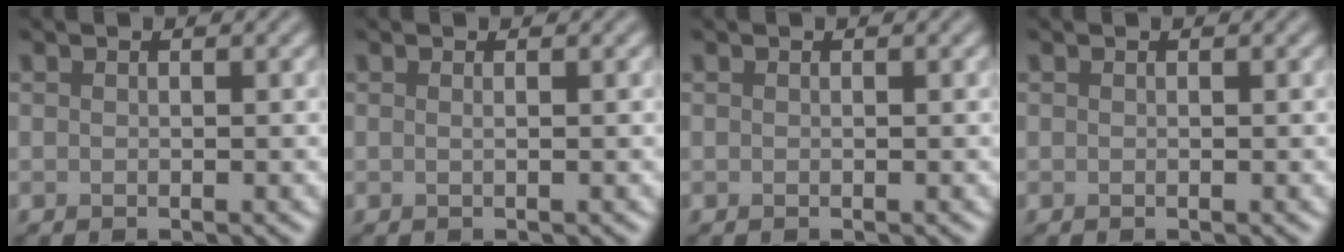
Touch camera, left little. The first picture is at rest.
{"total": 0.5, "force": [0.1, 0.2, 0.5], "torque": [-0.005, 0.002, -0.001]}
{"total": 0.0}
{"total": 0.0}